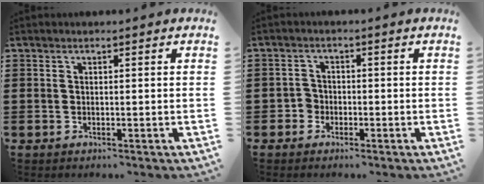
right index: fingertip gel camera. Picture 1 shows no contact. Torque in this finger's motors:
{"motor_torque": [0.30, 0.12, 0.09, 0.00]}